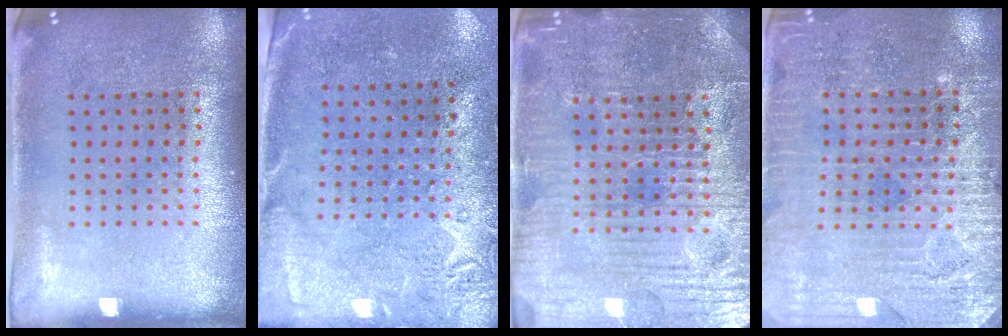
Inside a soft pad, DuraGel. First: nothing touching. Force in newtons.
{"total": 2.7, "press": 2.2, "slide": 1.7}
{"total": 4.9, "press": 4.7, "slide": 1.3}
{"total": 3.2, "press": 3.1, "slide": 0.8}